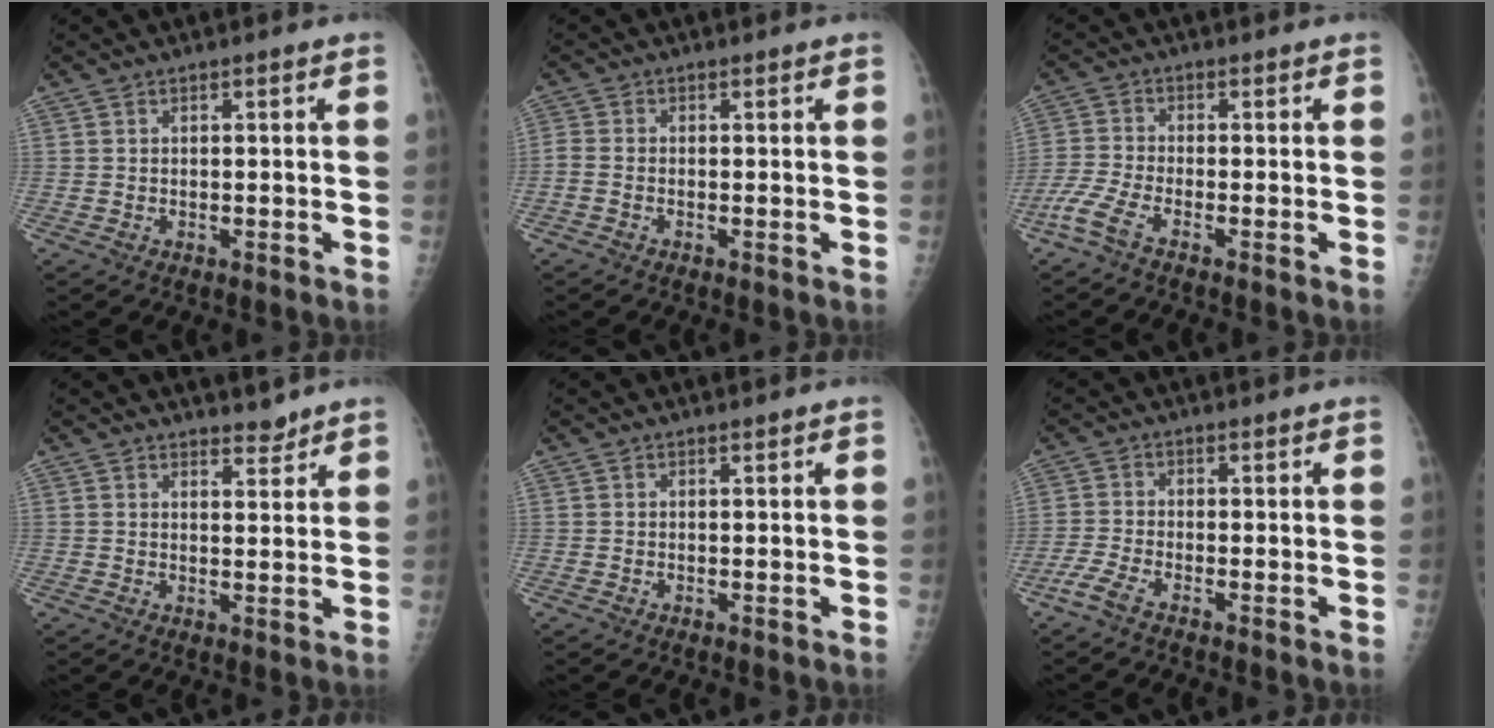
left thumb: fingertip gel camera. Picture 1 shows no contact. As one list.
[{"total": 1.6, "force": [-0.6, 0.8, 1.3], "torque": [-0.031, -0.001, -0.020]}, {"total": 4.6, "force": [-3.2, 0.8, 3.2], "torque": [-0.086, 0.001, -0.077]}, {"total": 2.5, "force": [2.3, 0.8, 0.3], "torque": [0.015, -0.020, 0.033]}, {"total": 0.0}, {"total": 3.1, "force": [-2.4, 0.4, 1.9], "torque": [-0.051, 0.002, -0.058]}]